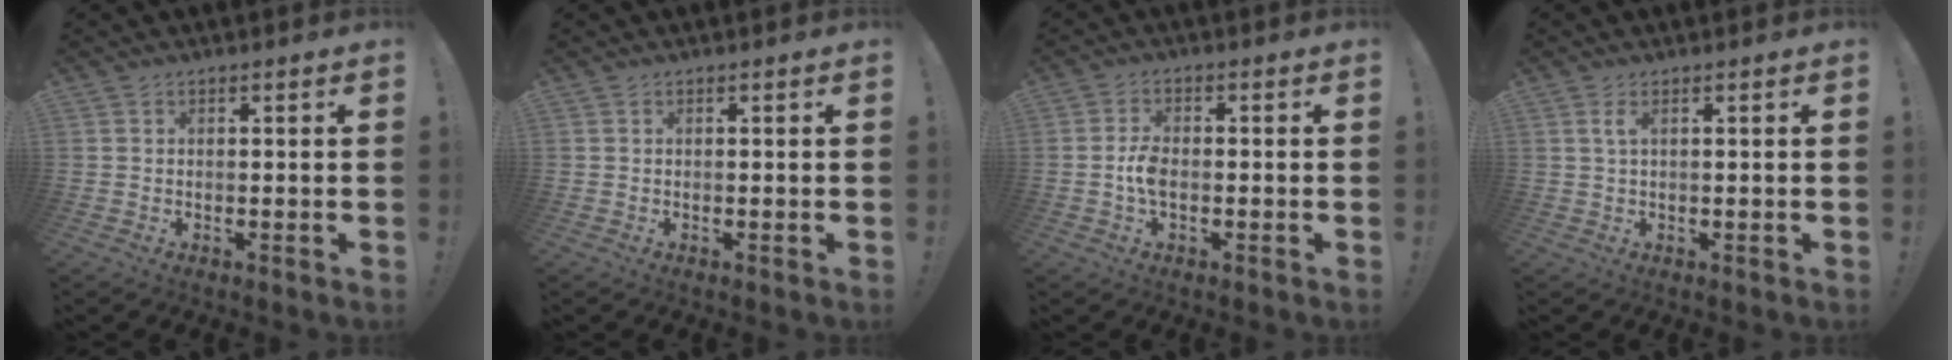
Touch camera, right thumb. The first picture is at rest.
{"total": 0.0}
{"total": 5.0, "force": [-1.2, 2.4, 4.2], "torque": [-0.084, -0.002, -0.025]}
{"total": 2.0, "force": [0.7, 0.1, 1.9], "torque": [-0.031, -0.001, 0.010]}